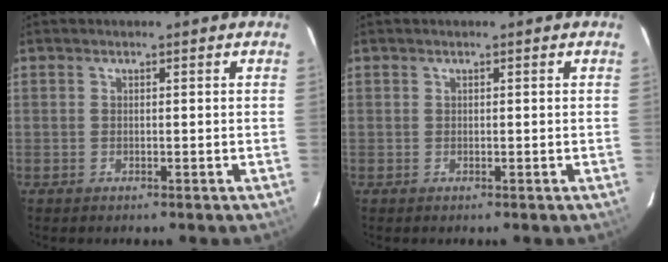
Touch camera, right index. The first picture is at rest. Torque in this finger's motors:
{"motor_torque": [0.09, 0.06, 0.06, 0.00]}